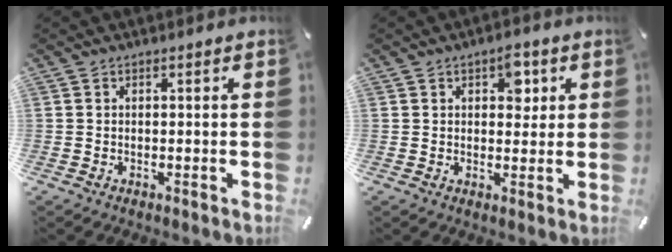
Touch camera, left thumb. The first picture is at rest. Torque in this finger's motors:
{"motor_torque": [0.68, 0.86, 0.30, -0.35, 0.02]}